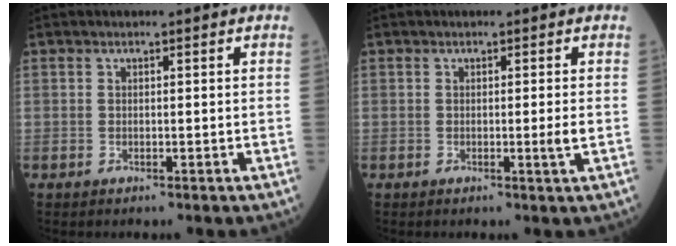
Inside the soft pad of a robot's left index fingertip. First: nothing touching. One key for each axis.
{"total": 1.7, "fx": -0.3, "fy": -0.5, "fz": 1.6, "tx": -0.025, "ty": -0.006, "tz": -0.004}